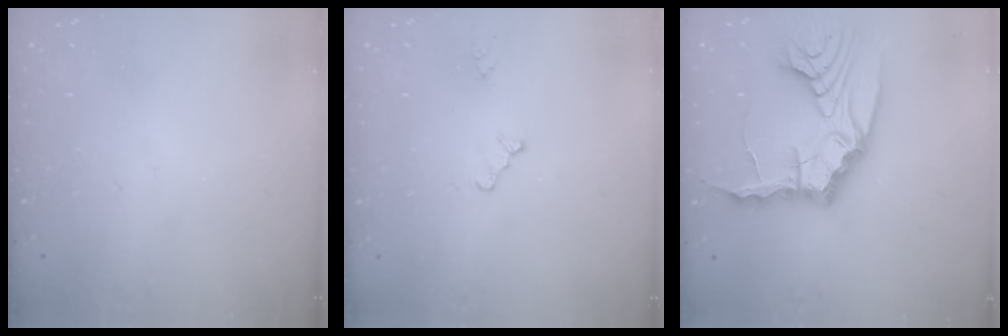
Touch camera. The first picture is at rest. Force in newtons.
{"total": 0.7, "press": 0.7, "slide": 0.2}
{"total": 14.3, "press": 14.1, "slide": 2.3}